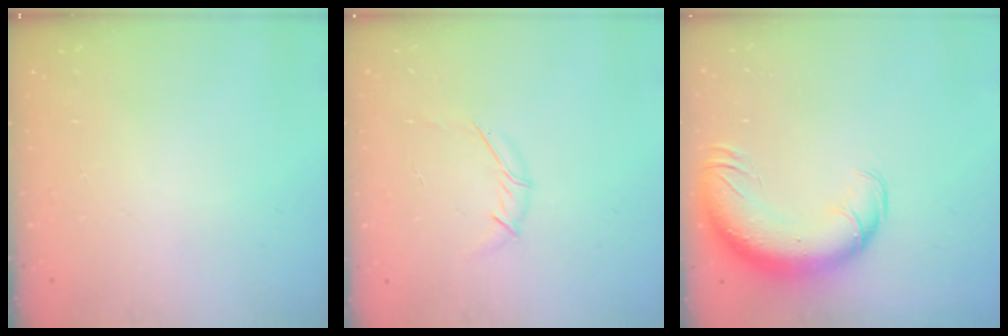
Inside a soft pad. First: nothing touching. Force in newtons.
{"total": 4.3, "press": 4.2, "slide": 1.1}
{"total": 17.1, "press": 16.6, "slide": 4.0}